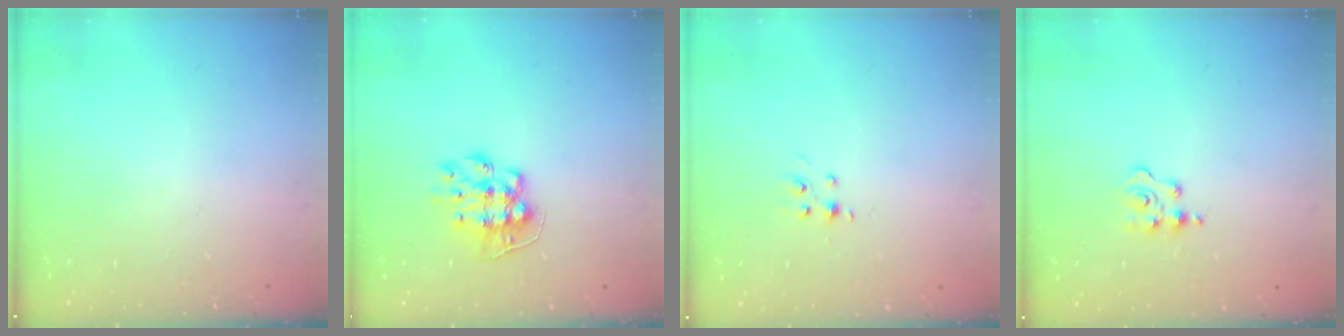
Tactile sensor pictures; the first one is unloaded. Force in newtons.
{"total": 9.3, "press": 9.3, "slide": 0.3}
{"total": 4.3, "press": 4.3, "slide": 0.4}
{"total": 2.3, "press": 2.3, "slide": 0.3}